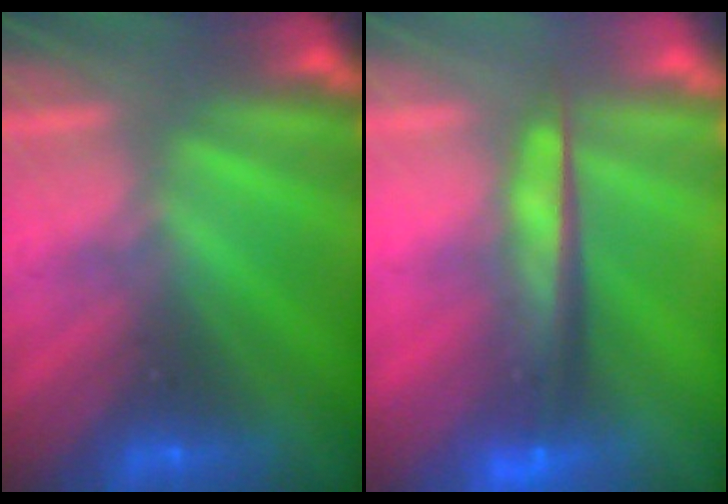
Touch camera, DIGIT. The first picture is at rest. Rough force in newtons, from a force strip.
{"total": 6.9}